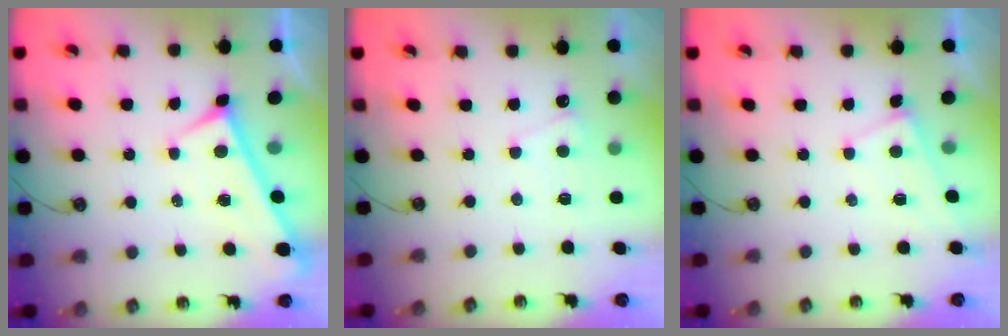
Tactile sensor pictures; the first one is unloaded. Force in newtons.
{"total": 2.2, "press": 2.2, "slide": 0.5}
{"total": 0.6, "press": 0.6, "slide": 0.2}